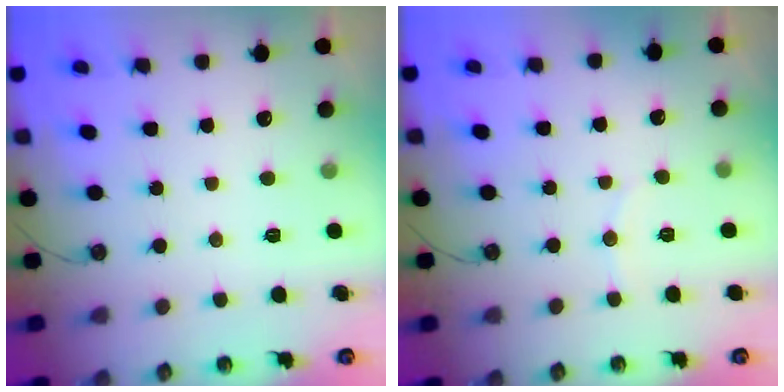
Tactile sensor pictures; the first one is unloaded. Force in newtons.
{"total": 2.7, "press": 2.7, "slide": 0.3}